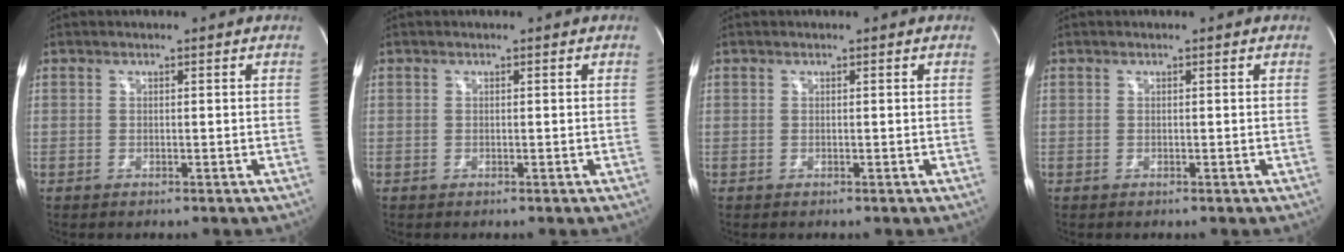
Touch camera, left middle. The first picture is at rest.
{"total": 0.0}
{"total": 0.0}
{"total": 0.0}